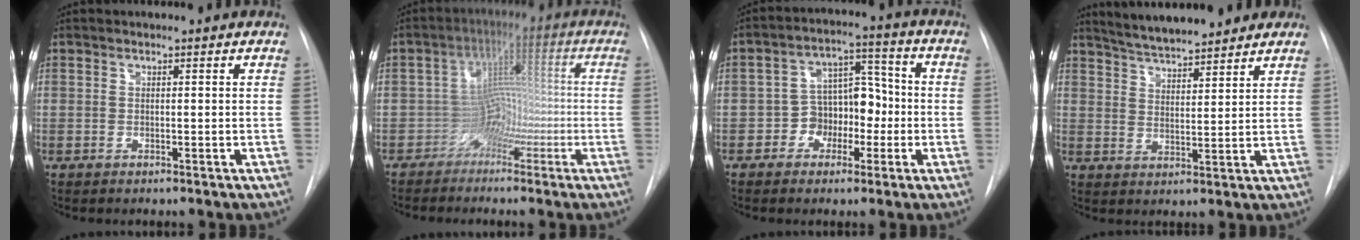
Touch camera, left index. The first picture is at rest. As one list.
[{"total": 4.6, "force": [-2.8, 3.2, 2.0], "torque": [-0.028, 0.016, -0.054]}, {"total": 7.6, "force": [-2.3, 5.7, 4.5], "torque": [-0.068, 0.038, -0.038]}, {"total": 10.6, "force": [9.6, 1.6, 4.3], "torque": [-0.068, 0.016, 0.150]}]